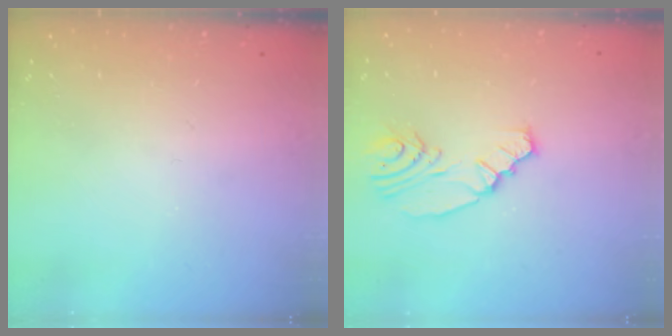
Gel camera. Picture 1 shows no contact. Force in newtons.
{"total": 8.4, "press": 7.2, "slide": 4.3}